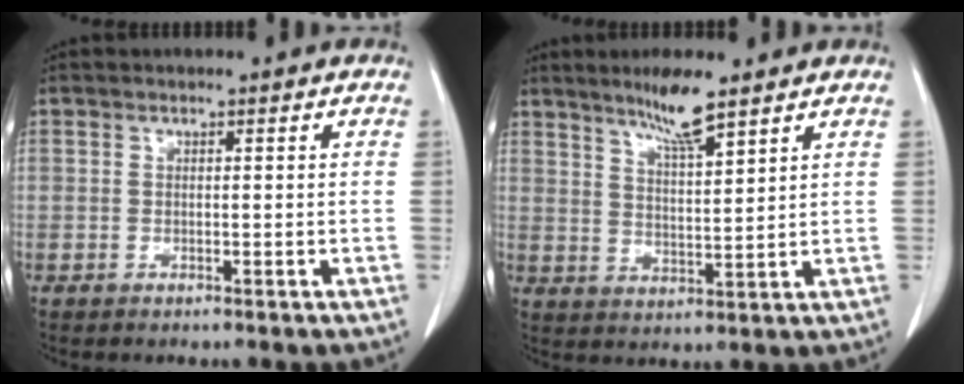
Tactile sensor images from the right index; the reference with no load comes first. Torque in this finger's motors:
{"motor_torque": [0.61, 0.67, 0.11, 0.04]}